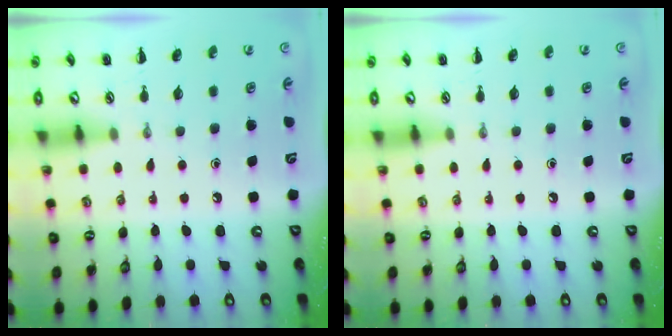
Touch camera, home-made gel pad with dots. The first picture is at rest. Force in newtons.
{"total": 0.0}